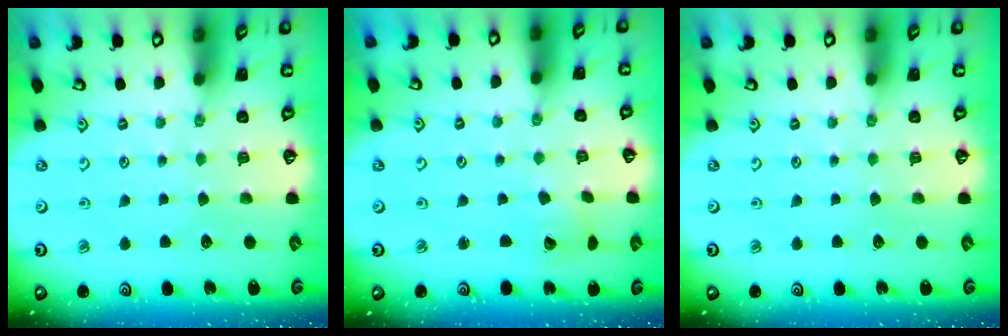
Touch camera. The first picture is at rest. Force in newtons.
{"total": 2.8, "press": 2.8, "slide": 0.4}
{"total": 0.0}